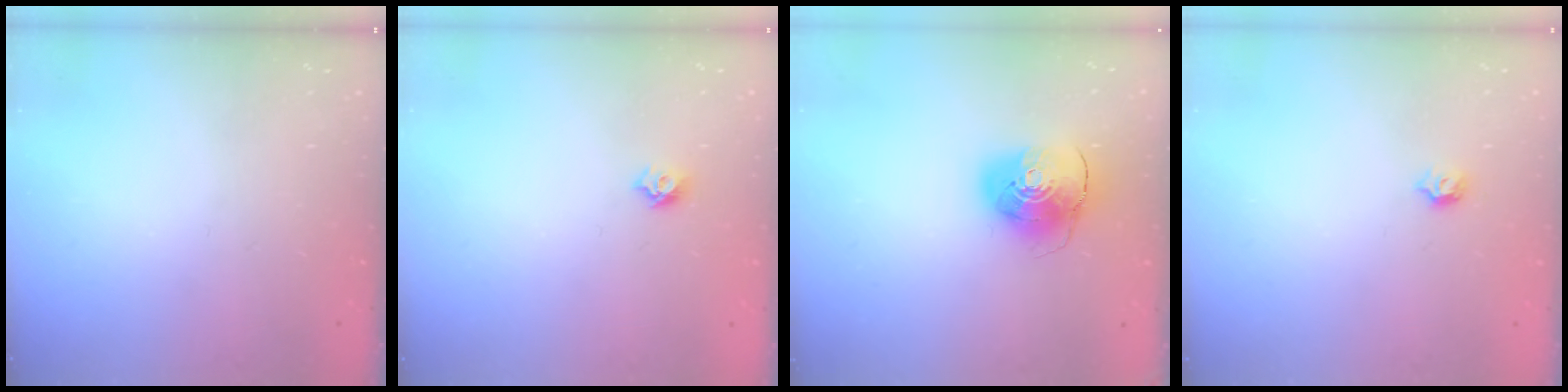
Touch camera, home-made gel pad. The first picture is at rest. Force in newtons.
{"total": 4.9, "press": 4.8, "slide": 0.8}
{"total": 9.9, "press": 9.8, "slide": 1.4}
{"total": 3.8, "press": 3.7, "slide": 0.8}